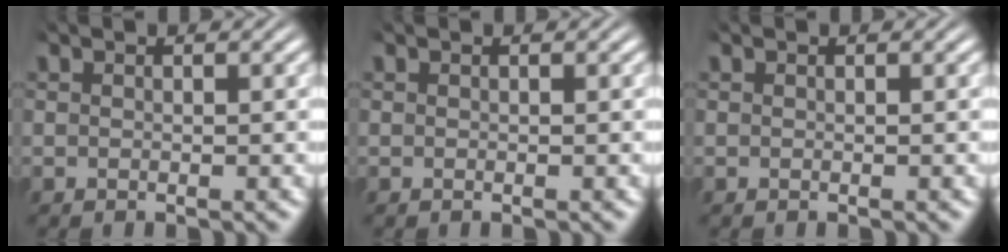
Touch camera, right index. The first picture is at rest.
{"total": 0.0}
{"total": 0.0}